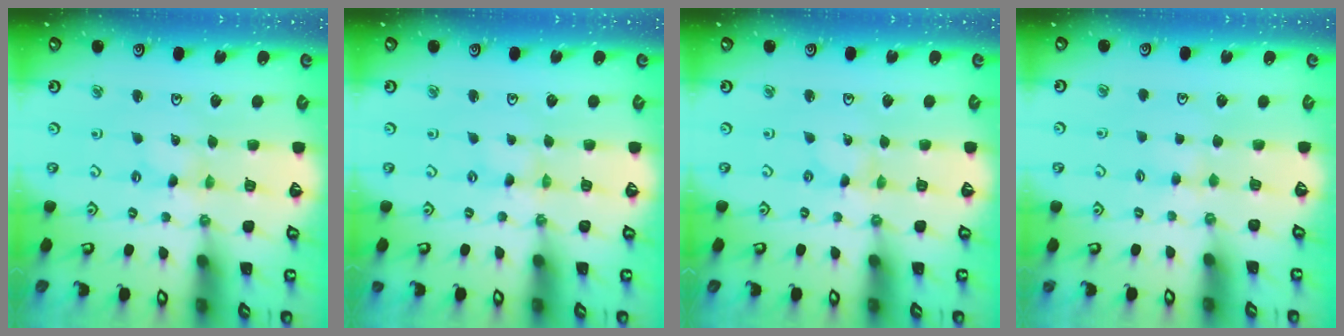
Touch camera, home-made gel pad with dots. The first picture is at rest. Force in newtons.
{"total": 0.0}
{"total": 0.0}
{"total": 3.6, "press": 3.6, "slide": 0.6}